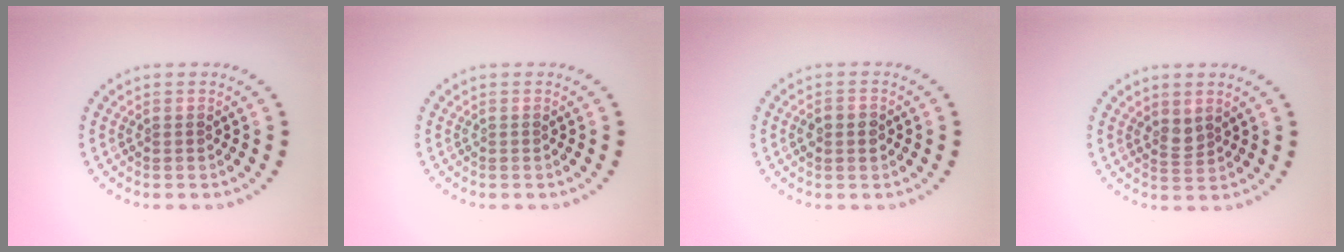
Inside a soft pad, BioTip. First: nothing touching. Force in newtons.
{"total": 0.0}
{"total": 2.1, "press": 2.1, "slide": 0.1}
{"total": 1.5, "press": 1.2, "slide": 1.0}